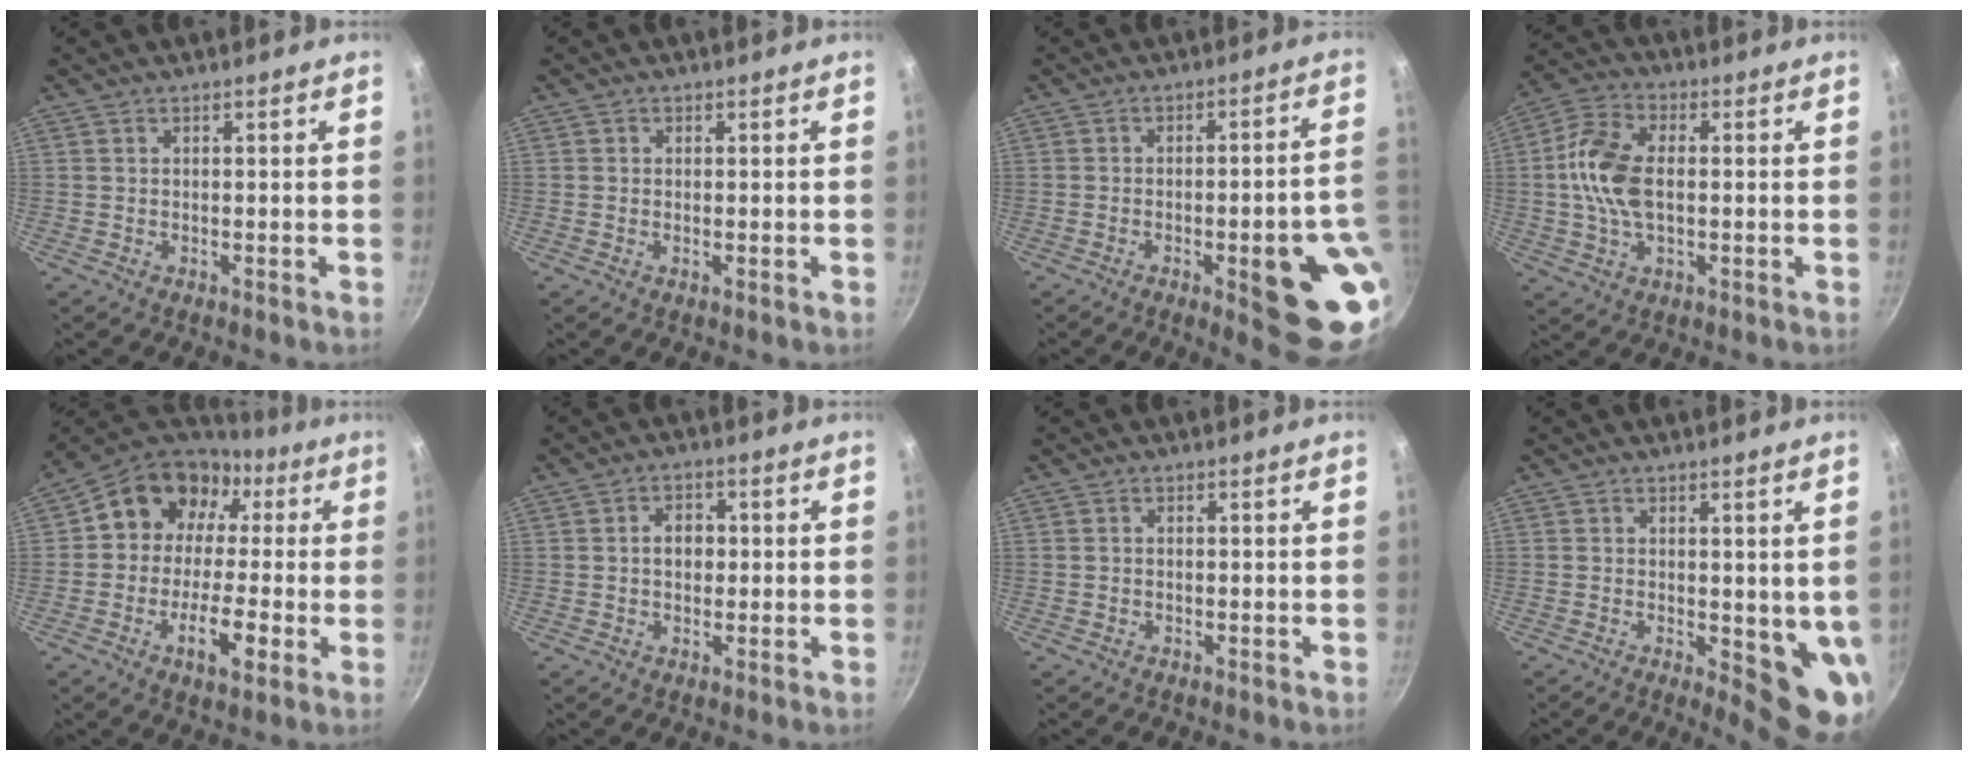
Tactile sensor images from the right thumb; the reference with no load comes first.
{"total": 0.5, "force": [0.0, 0.4, 0.3], "torque": [-0.005, 0.001, -0.002]}
{"total": 17.3, "force": [-4.9, 4.9, 15.8], "torque": [-0.149, 0.019, -0.060]}
{"total": 11.5, "force": [0.1, 6.8, 9.2], "torque": [-0.177, 0.022, -0.010]}
{"total": 16.4, "force": [-0.3, 12.5, 10.5], "torque": [-0.139, 0.040, -0.015]}
{"total": 4.1, "force": [0.1, 3.2, 2.6], "torque": [-0.016, 0.009, -0.001]}
{"total": 0.0}
{"total": 8.2, "force": [-0.5, 3.3, 7.4], "torque": [-0.072, -0.014, -0.001]}